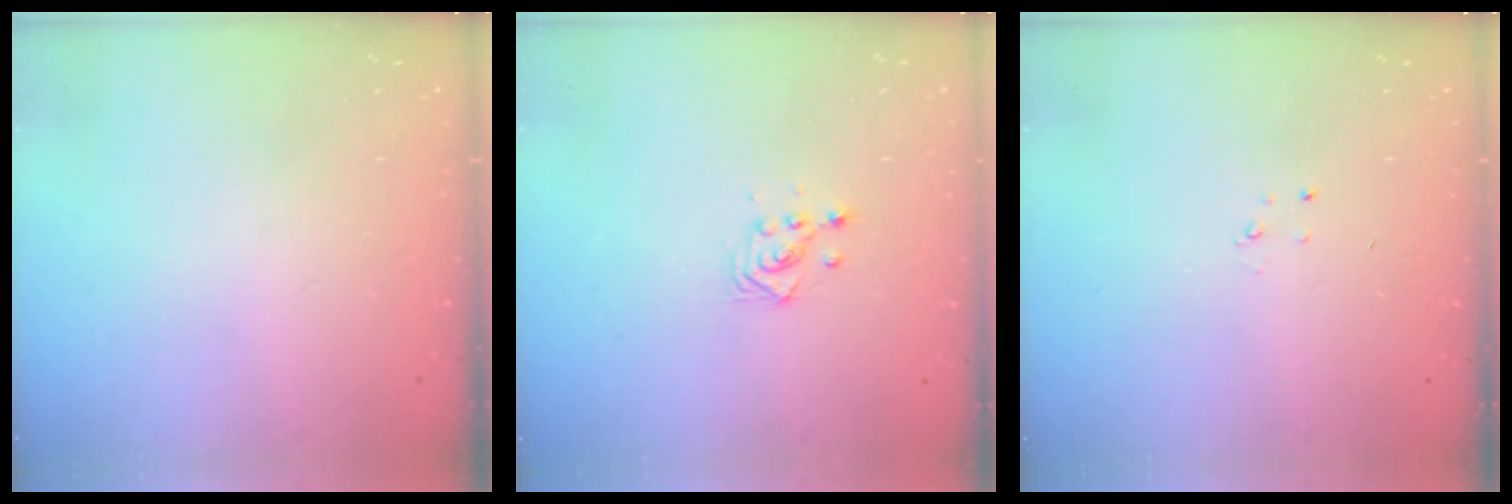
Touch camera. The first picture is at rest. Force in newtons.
{"total": 2.9, "press": 2.9, "slide": 0.1}
{"total": 2.3, "press": 2.3, "slide": 0.3}